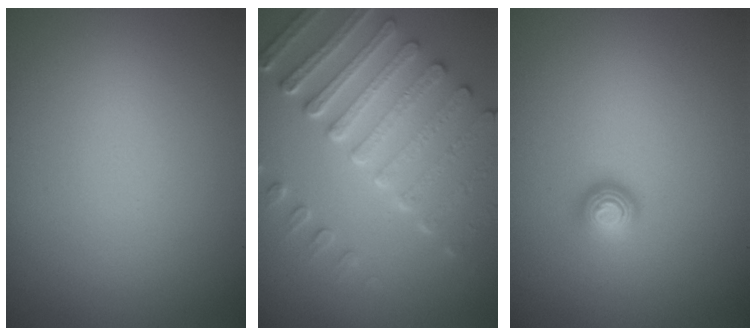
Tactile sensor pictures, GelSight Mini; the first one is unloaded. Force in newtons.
{"total": 7.0, "press": 5.3, "slide": 4.6}
{"total": 1.6, "press": 1.0, "slide": 1.3}